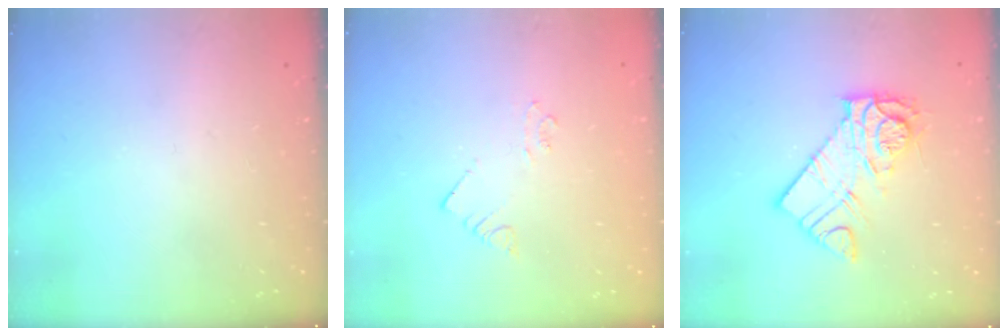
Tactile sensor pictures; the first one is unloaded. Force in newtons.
{"total": 2.2, "press": 2.2, "slide": 0.1}
{"total": 11.0, "press": 10.9, "slide": 1.1}